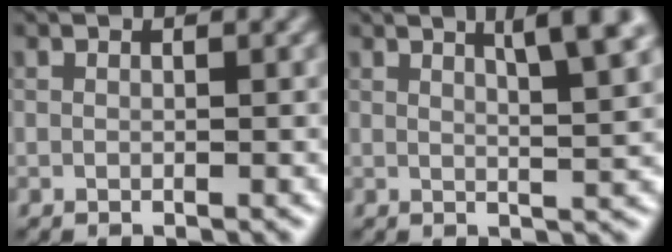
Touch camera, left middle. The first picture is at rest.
{"total": 5.2, "force": [2.8, 1.2, 4.3], "torque": [-0.042, 0.011, 0.034]}